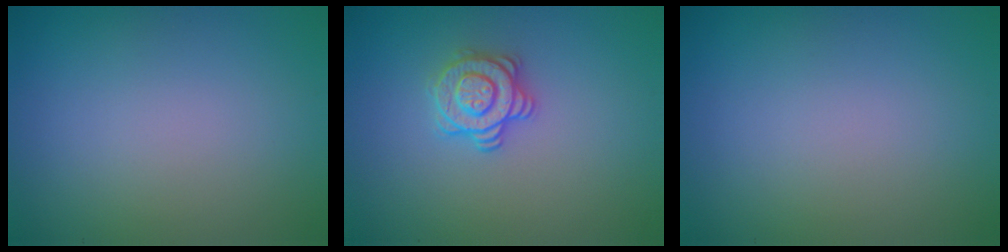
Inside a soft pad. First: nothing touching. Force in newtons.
{"total": 2.8, "press": 2.7, "slide": 0.9}
{"total": 0.0}